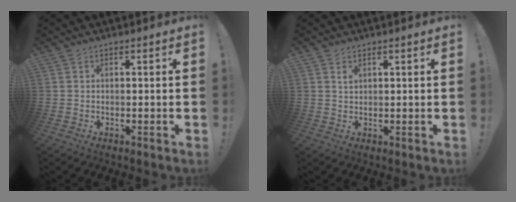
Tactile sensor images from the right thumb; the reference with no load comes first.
{"total": 1.3, "force": [0.8, 0.7, 0.6], "torque": [0.002, -0.006, 0.014]}